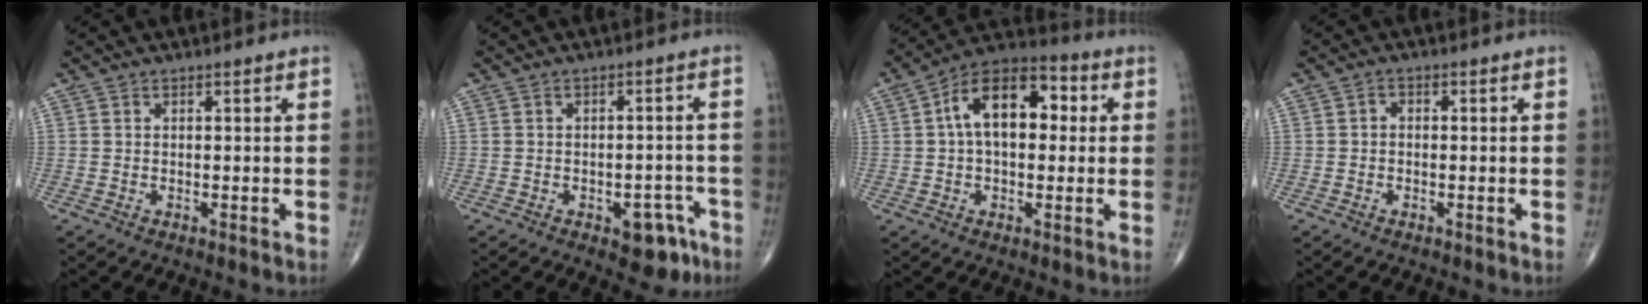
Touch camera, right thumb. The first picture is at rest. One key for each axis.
{"total": 6.8, "fx": -3.6, "fy": 3.6, "fz": 4.4, "tx": -0.026, "ty": 0.027, "tz": -0.041}
{"total": 14.4, "fx": 2.3, "fy": 8.5, "fz": 11.5, "tx": -0.167, "ty": 0.035, "tz": 0.026}
{"total": 1.2, "fx": -0.2, "fy": 0.9, "fz": 0.7, "tx": -0.004, "ty": 0.005, "tz": -0.008}